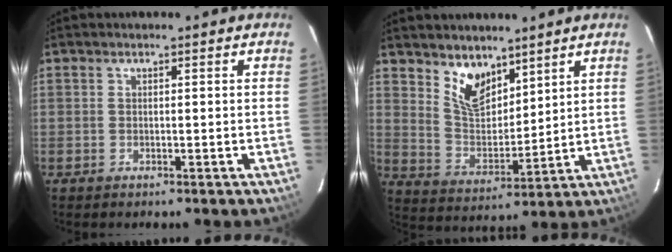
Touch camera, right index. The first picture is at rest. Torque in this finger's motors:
{"motor_torque": [0.26, 0.37, 0.09, 0.04]}